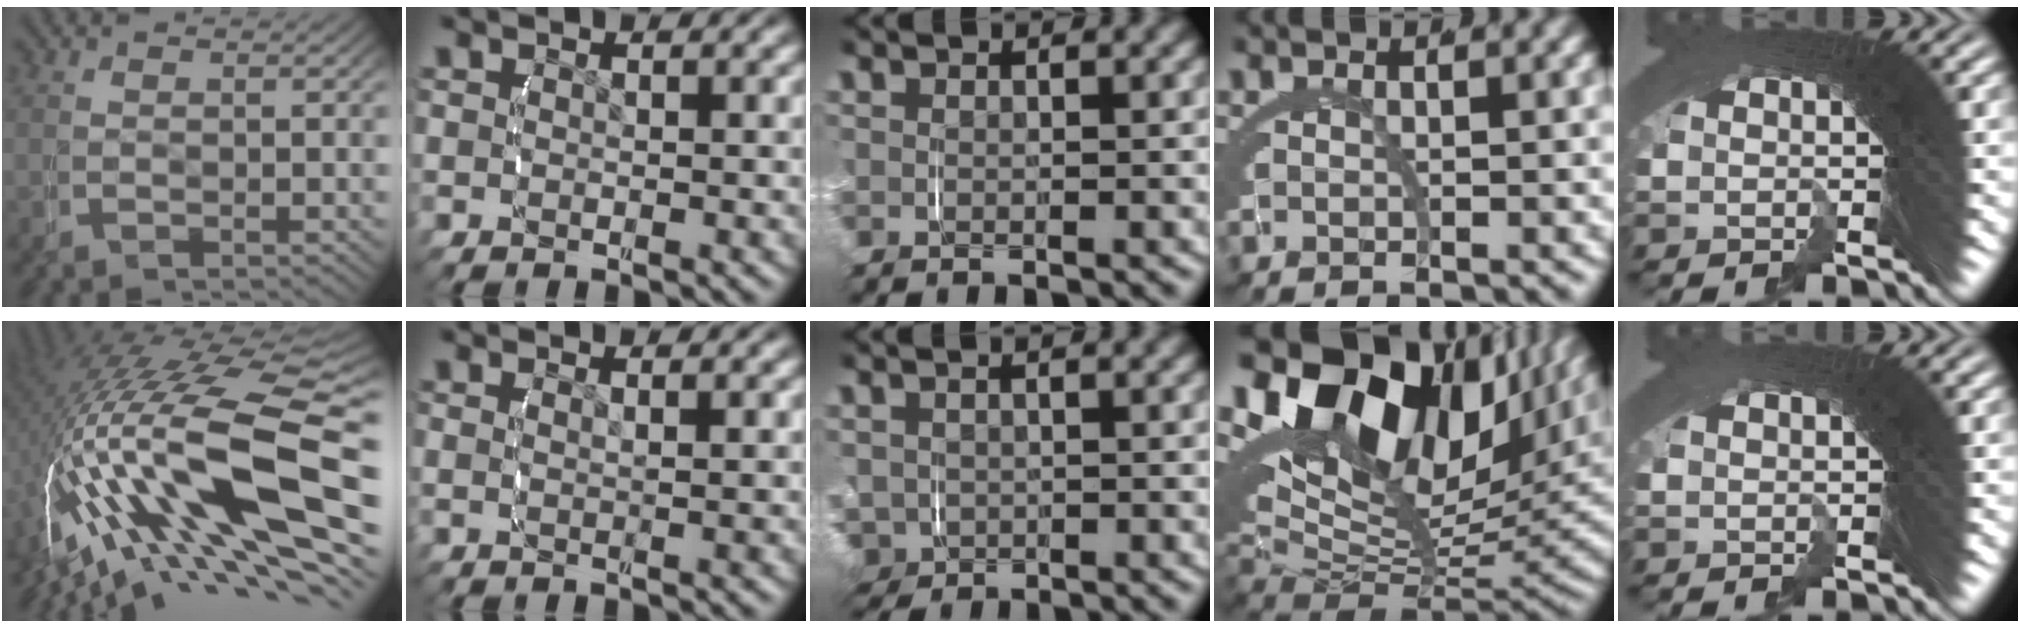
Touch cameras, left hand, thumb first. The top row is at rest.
{"thumb": {"total": 18.8, "force": [-1.2, 9.1, 16.4], "torque": [-0.321, -0.020, 0.001]}, "index": {"total": 1.3, "force": [0.1, 0.4, 1.3], "torque": [-0.022, -0.005, 0.000]}, "middle": {"total": 5.3, "force": [-1.6, 4.7, 1.6], "torque": [-0.067, -0.034, -0.020]}, "ring": {"total": 23.0, "force": [5.5, 14.7, 16.8], "torque": [-0.288, 0.008, 0.076]}, "little": {"total": 0.5, "force": [0.1, -0.5, 0.1], "torque": [-0.006, -0.002, 0.004]}}